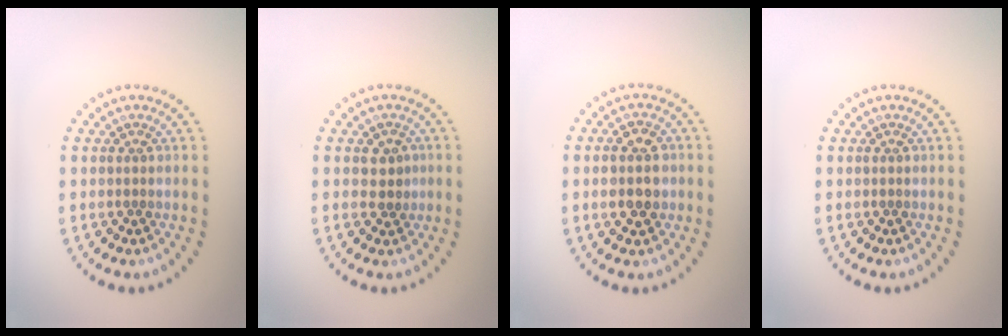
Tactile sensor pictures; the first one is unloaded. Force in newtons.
{"total": 1.8, "press": 1.7, "slide": 0.5}
{"total": 3.1, "press": 3.1, "slide": 0.1}
{"total": 0.0}